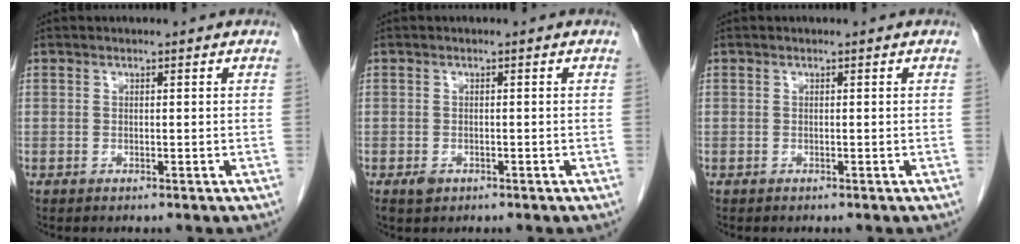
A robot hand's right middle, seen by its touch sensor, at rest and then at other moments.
{"total": 1.4, "force": [-0.8, 0.9, 0.7], "torque": [-0.012, 0.001, -0.006]}
{"total": 0.0}